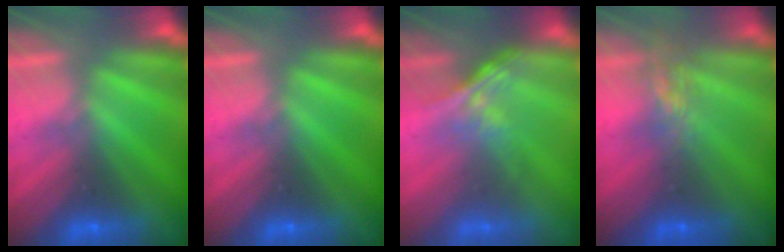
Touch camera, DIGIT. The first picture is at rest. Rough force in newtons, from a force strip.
{"total": 0.0}
{"total": 1.4}
{"total": 4.3}